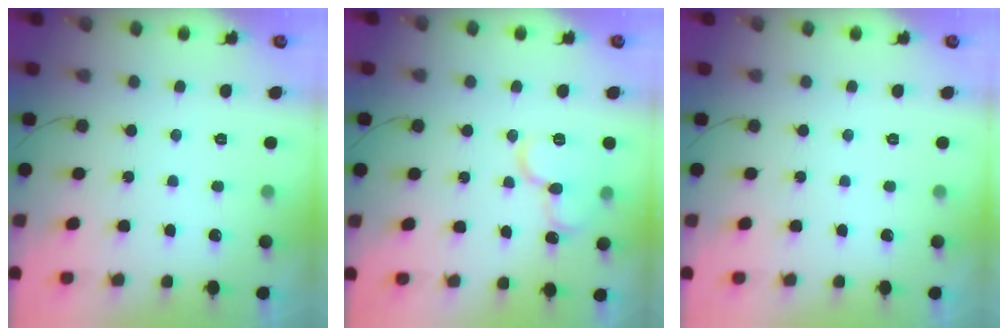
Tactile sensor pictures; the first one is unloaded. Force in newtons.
{"total": 11.6, "press": 11.5, "slide": 1.5}
{"total": 0.0}